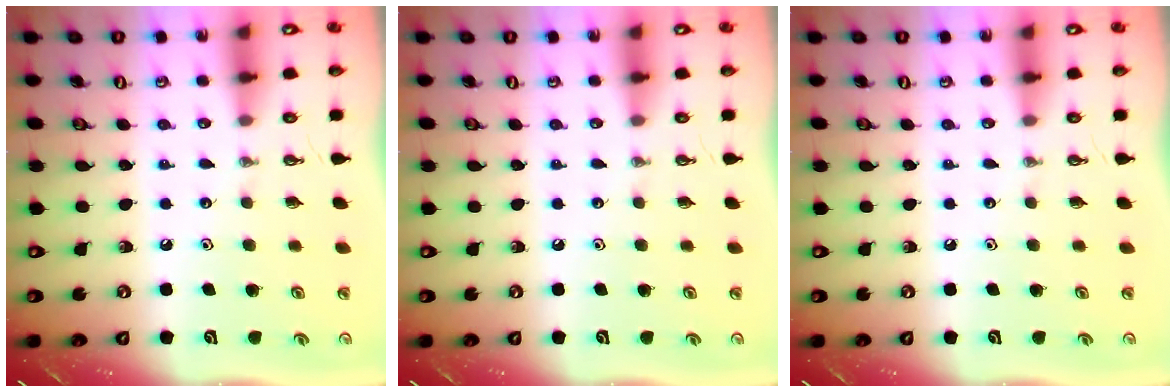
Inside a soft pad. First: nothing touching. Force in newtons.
{"total": 0.0}
{"total": 0.0}